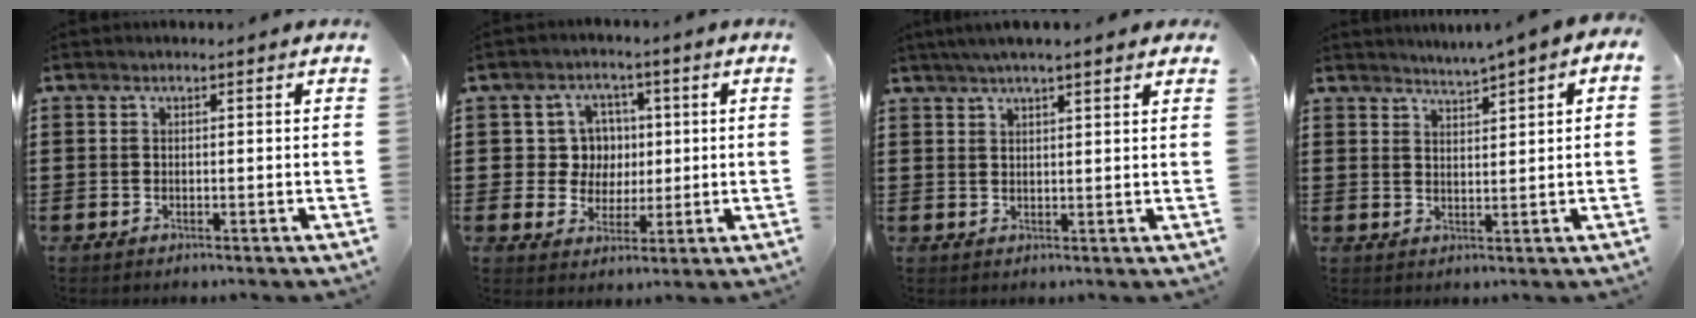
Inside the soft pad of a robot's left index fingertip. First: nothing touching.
{"total": 6.4, "force": [1.1, 6.0, 2.0], "torque": [-0.060, 0.017, 0.019]}
{"total": 3.4, "force": [2.8, 0.0, 2.0], "torque": [-0.044, 0.002, 0.051]}
{"total": 1.7, "force": [1.7, -0.3, 0.1], "torque": [-0.007, -0.006, 0.031]}